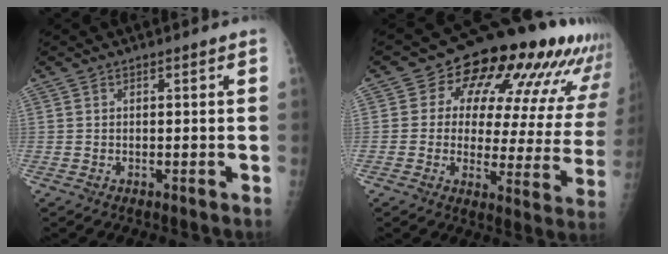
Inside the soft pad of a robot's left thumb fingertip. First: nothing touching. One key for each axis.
{"total": 21.8, "fx": 11.9, "fy": 10.2, "fz": 15.2, "tx": -0.163, "ty": -0.028, "tz": 0.143}